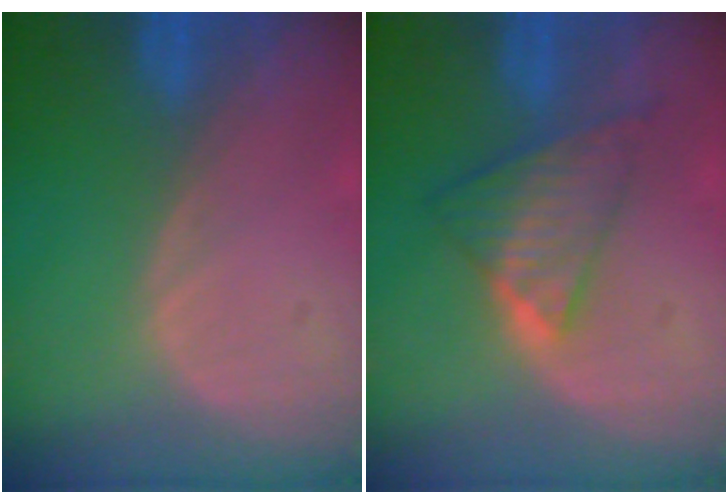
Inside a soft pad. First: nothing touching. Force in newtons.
{"total": 6.1, "press": 6.0, "slide": 1.0}